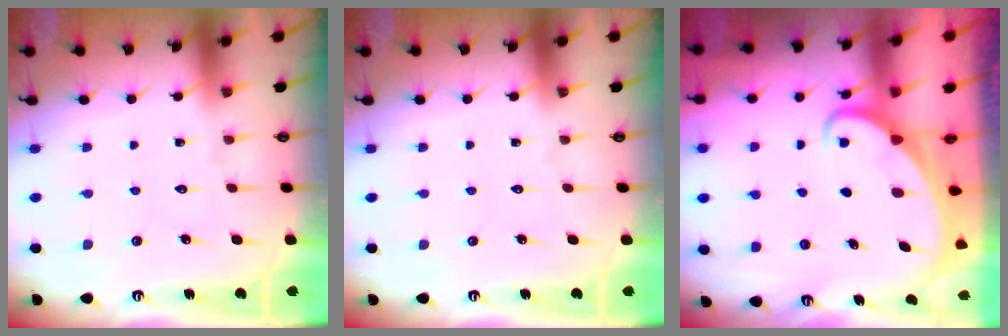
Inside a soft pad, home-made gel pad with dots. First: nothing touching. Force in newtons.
{"total": 0.0}
{"total": 2.6, "press": 2.6, "slide": 0.2}